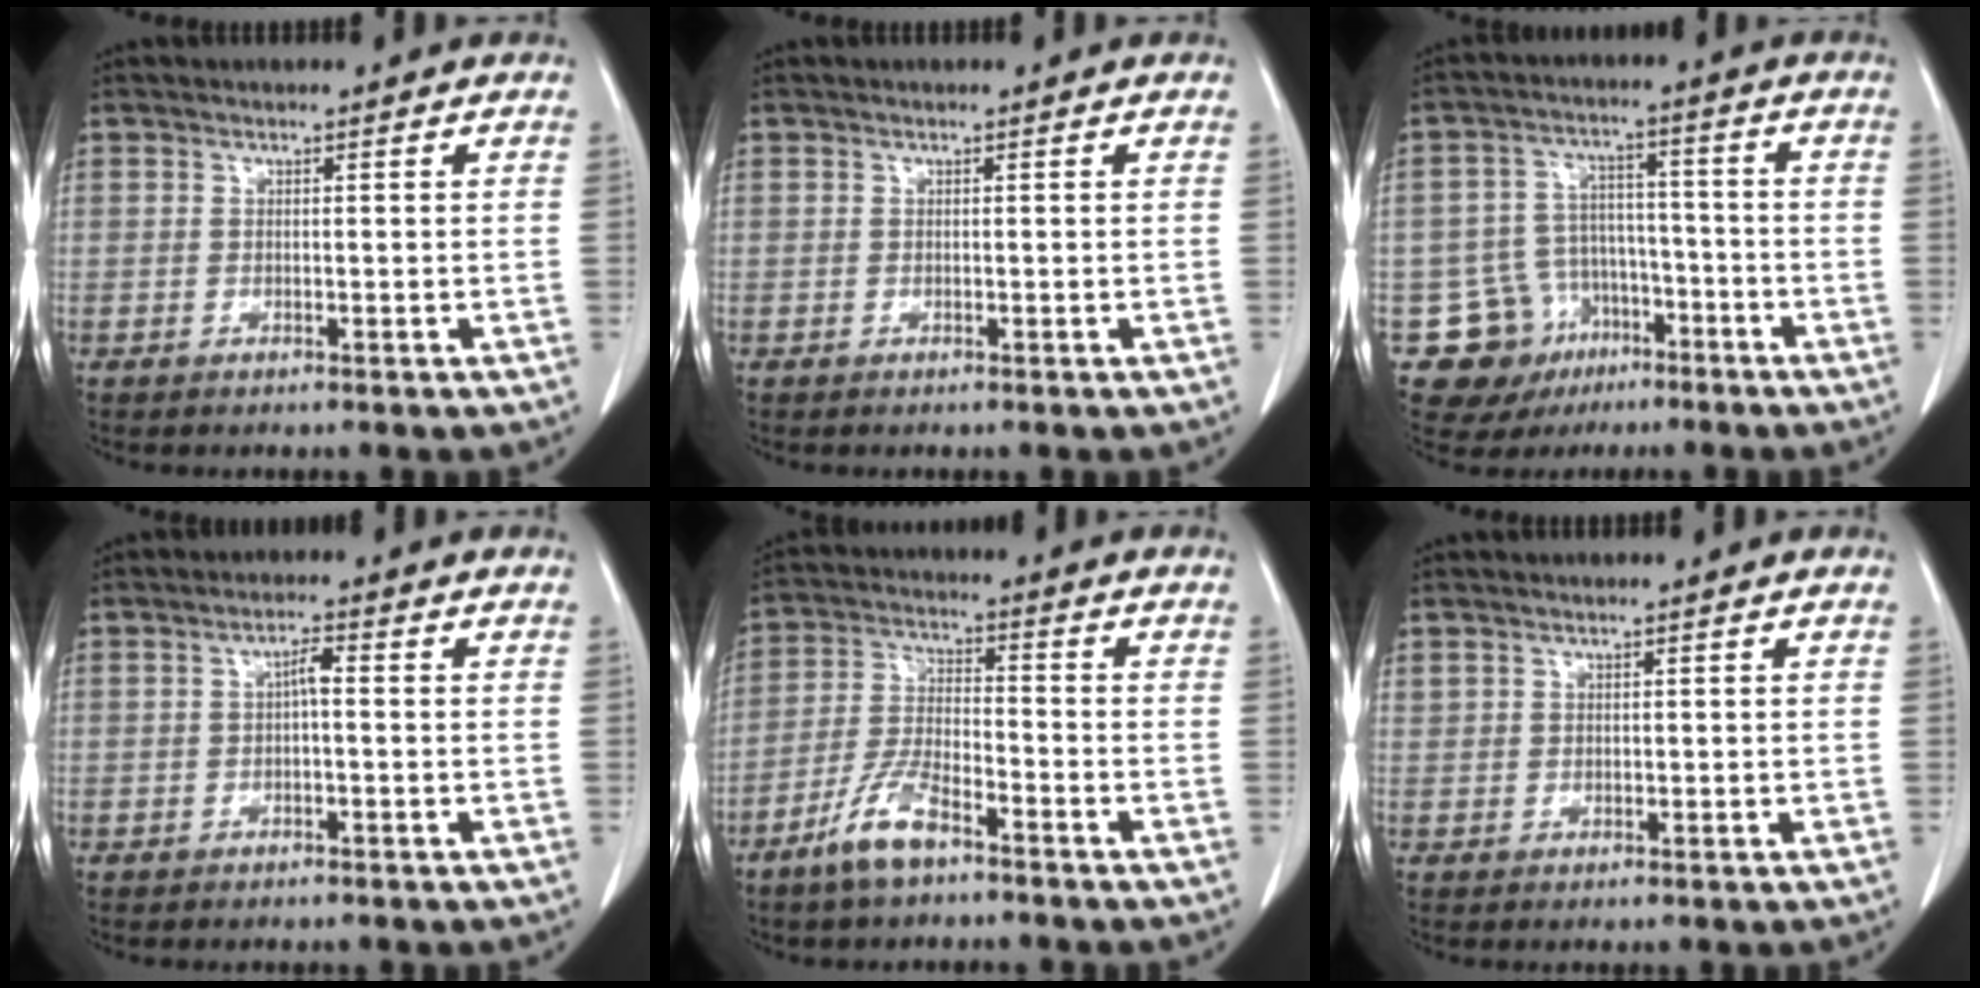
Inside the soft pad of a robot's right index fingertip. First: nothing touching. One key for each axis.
{"total": 0.0}
{"total": 12.2, "fx": -6.2, "fy": 10.0, "fz": 2.8, "tx": -0.054, "ty": 0.044, "tz": -0.086}
{"total": 2.2, "fx": 0.0, "fy": 0.5, "fz": 2.2, "tx": -0.039, "ty": 0.008, "tz": 0.000}
{"total": 7.7, "fx": -5.3, "fy": 2.0, "fz": 5.2, "tx": -0.114, "ty": -0.006, "tz": -0.106}
{"total": 0.9, "fx": 0.7, "fy": 0.6, "fz": 0.2, "tx": 0.002, "ty": 0.003, "tz": 0.014}